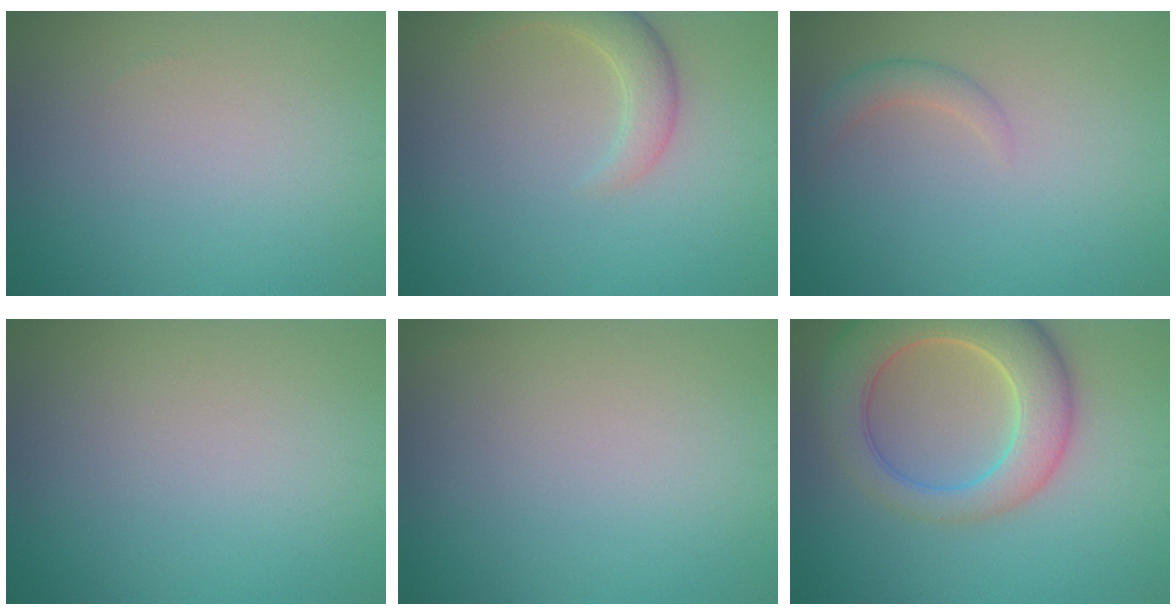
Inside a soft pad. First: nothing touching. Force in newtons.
{"total": 3.2, "press": 3.2, "slide": 0.3}
{"total": 1.5, "press": 1.5, "slide": 0.1}
{"total": 0.0}
{"total": 0.0}
{"total": 8.7, "press": 8.7, "slide": 0.8}